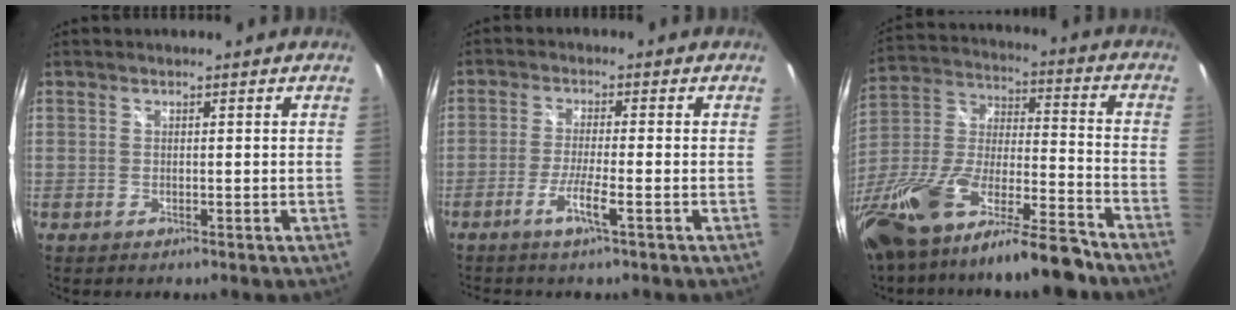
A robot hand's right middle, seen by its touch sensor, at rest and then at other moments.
{"total": 4.5, "force": [-2.6, -0.6, 3.6], "torque": [-0.080, -0.005, -0.050]}
{"total": 24.1, "force": [-17.0, 5.5, 16.2], "torque": [-0.320, -0.039, -0.294]}